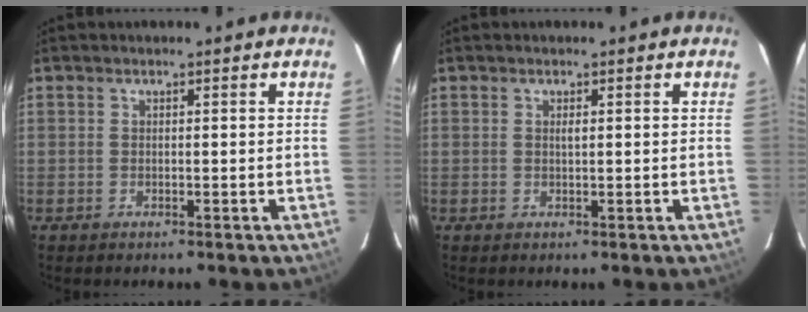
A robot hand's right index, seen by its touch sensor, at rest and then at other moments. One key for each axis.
{"total": 0.8, "fx": 0.3, "fy": 0.1, "fz": 0.7, "tx": -0.010, "ty": 0.003, "tz": 0.006}